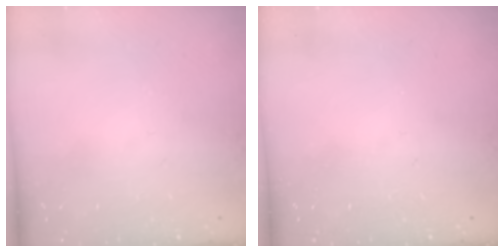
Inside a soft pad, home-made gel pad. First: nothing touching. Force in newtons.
{"total": 0.0}